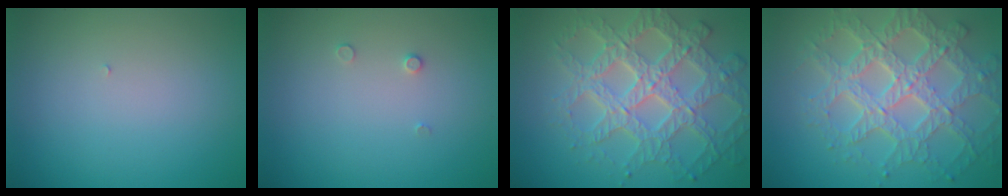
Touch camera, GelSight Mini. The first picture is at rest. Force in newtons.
{"total": 0.6, "press": 0.6, "slide": 0.2}
{"total": 6.2, "press": 5.6, "slide": 2.6}
{"total": 7.8, "press": 6.1, "slide": 4.9}